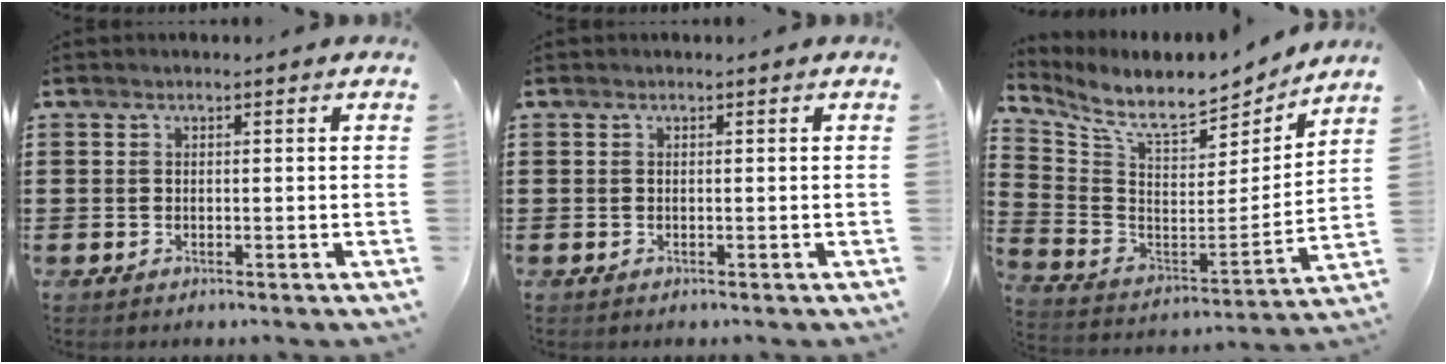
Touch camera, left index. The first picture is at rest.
{"total": 0.0}
{"total": 9.1, "force": [8.1, 1.9, 3.6], "torque": [-0.104, -0.067, 0.135]}